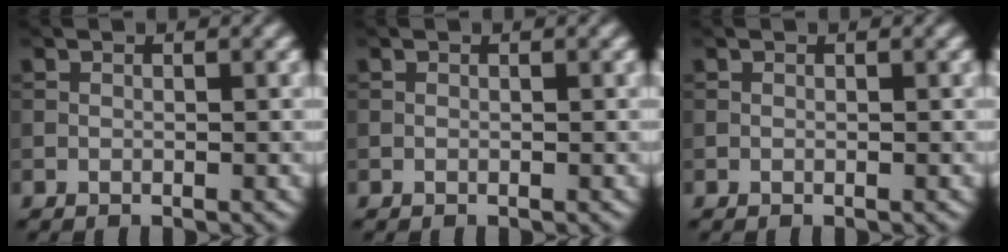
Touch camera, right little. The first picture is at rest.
{"total": 0.0}
{"total": 0.0}